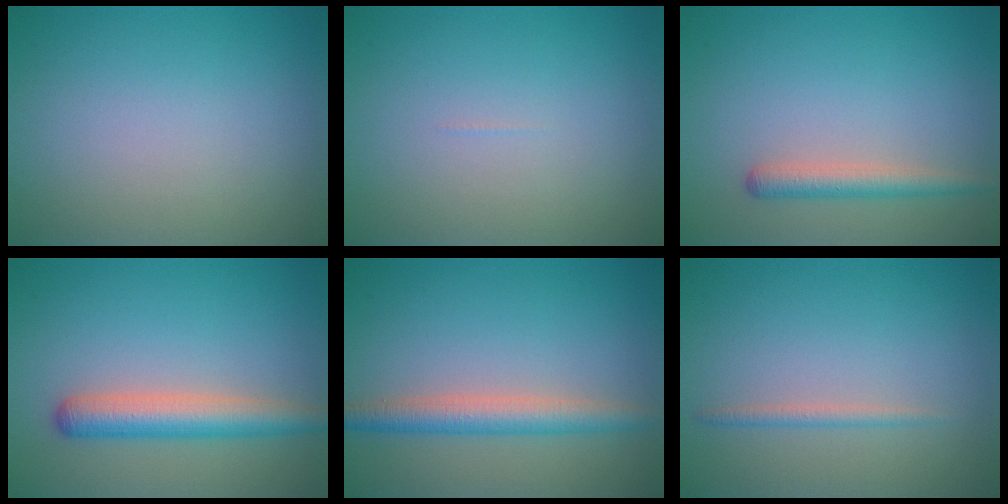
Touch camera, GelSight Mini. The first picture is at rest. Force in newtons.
{"total": 0.0}
{"total": 2.2, "press": 2.2, "slide": 0.1}
{"total": 4.1, "press": 4.1, "slide": 0.1}
{"total": 3.3, "press": 3.3, "slide": 0.0}
{"total": 1.1, "press": 1.1, "slide": 0.0}